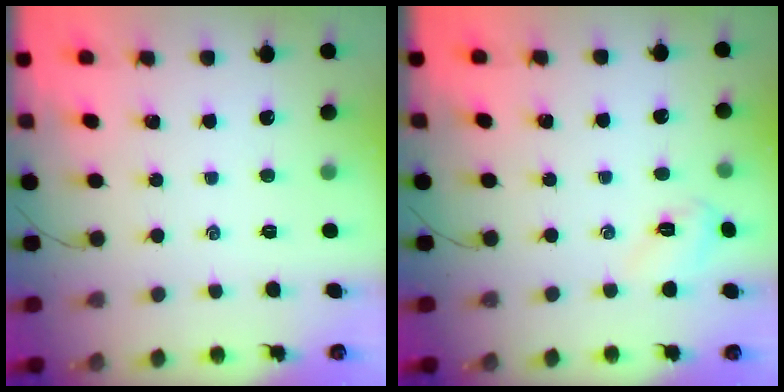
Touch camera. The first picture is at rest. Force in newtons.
{"total": 3.9, "press": 3.8, "slide": 1.0}